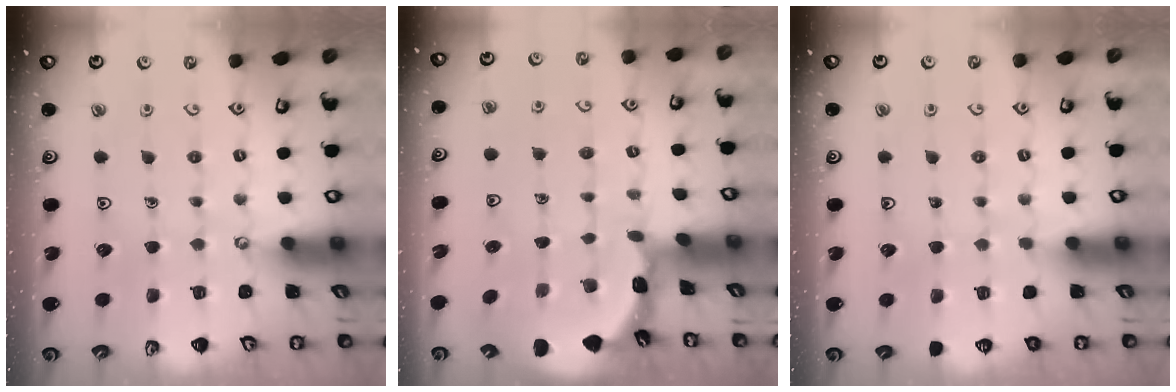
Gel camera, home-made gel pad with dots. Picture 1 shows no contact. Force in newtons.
{"total": 1.6, "press": 1.6, "slide": 0.1}
{"total": 0.0}